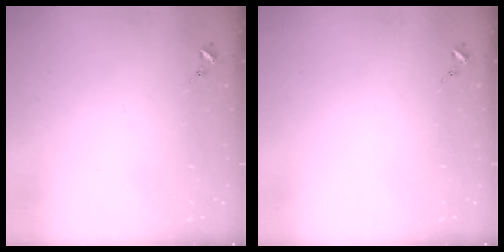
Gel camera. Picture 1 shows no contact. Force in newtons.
{"total": 0.0}